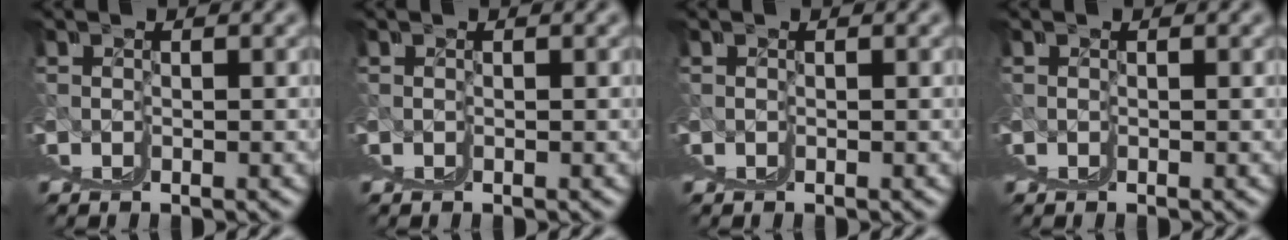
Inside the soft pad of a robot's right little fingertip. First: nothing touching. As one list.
[{"total": 0.0}, {"total": 0.0}, {"total": 0.0}]